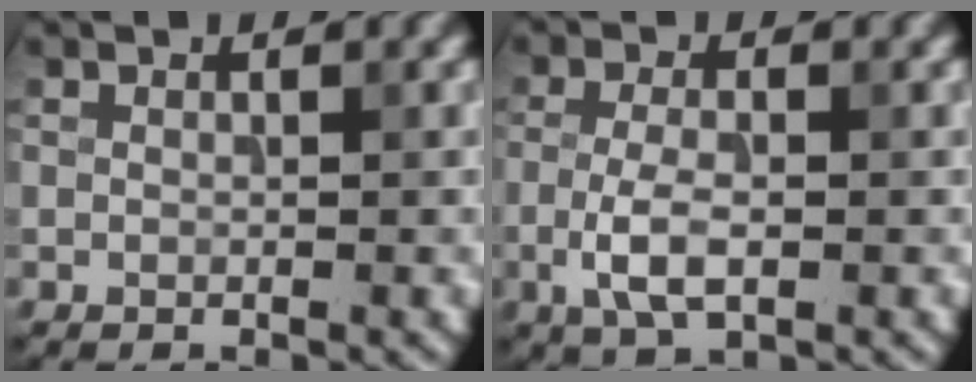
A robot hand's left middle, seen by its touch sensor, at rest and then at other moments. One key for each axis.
{"total": 3.4, "fx": -1.0, "fy": 1.3, "fz": 3.0, "tx": -0.069, "ty": -0.003, "tz": -0.024}